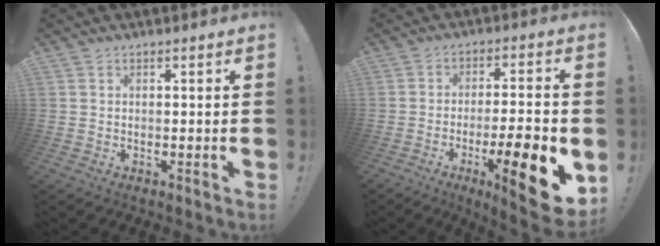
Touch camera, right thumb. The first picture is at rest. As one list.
[{"total": 16.2, "force": [-6.4, 3.6, 14.4], "torque": [-0.195, 0.025, -0.089]}]